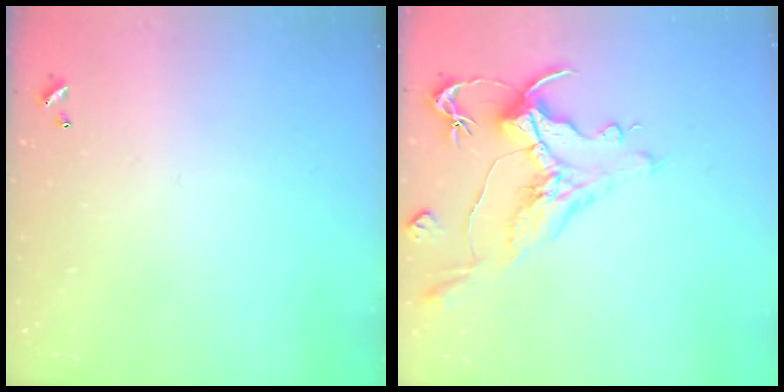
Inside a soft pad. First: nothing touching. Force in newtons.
{"total": 1.5, "press": 0.4, "slide": 1.5}